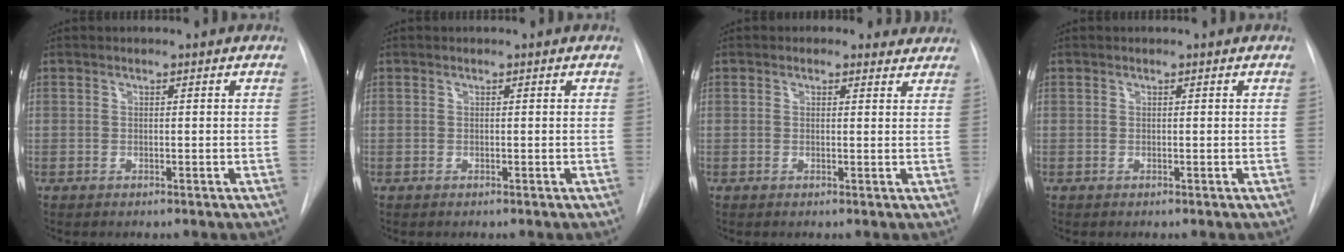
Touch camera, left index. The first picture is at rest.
{"total": 0.0}
{"total": 3.5, "force": [2.9, 1.9, 0.5], "torque": [0.005, 0.004, 0.018]}
{"total": 0.0}